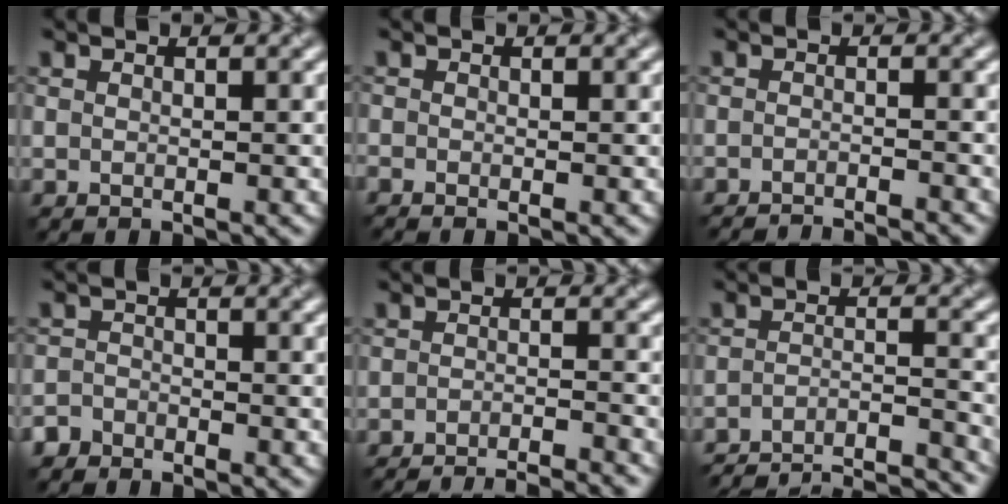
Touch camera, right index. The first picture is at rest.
{"total": 0.6, "force": [-0.5, 0.0, 0.4], "torque": [-0.012, -0.004, -0.013]}
{"total": 4.5, "force": [-4.3, 0.3, 1.1], "torque": [-0.012, 0.001, -0.059]}
{"total": 1.4, "force": [-1.2, 0.7, -0.1], "torque": [0.001, 0.006, -0.031]}
{"total": 7.1, "force": [-6.6, 1.1, 2.3], "torque": [-0.021, 0.001, -0.088]}
{"total": 15.8, "force": [-15.1, 3.0, 3.7], "torque": [-0.022, -0.001, -0.185]}